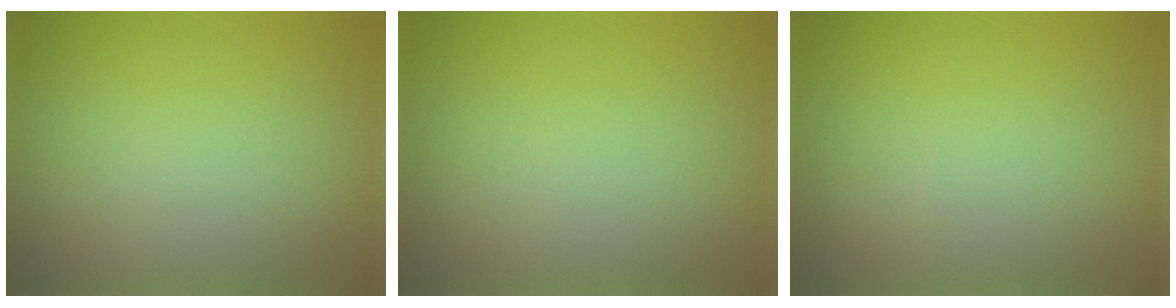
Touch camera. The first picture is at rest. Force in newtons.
{"total": 0.0}
{"total": 0.0}